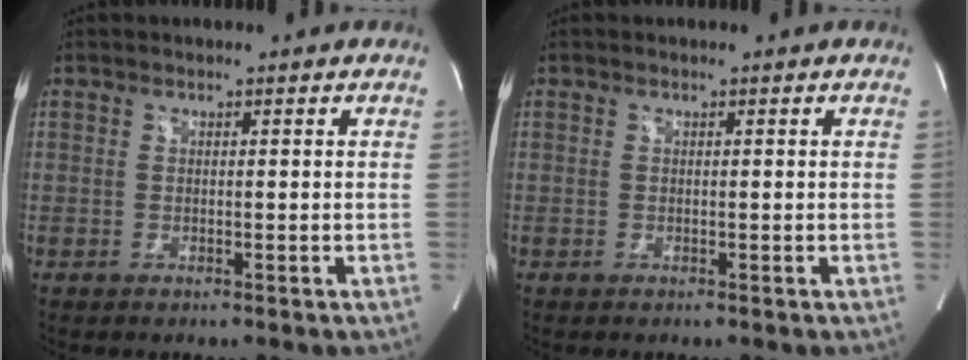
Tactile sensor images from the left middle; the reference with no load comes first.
{"total": 0.0}